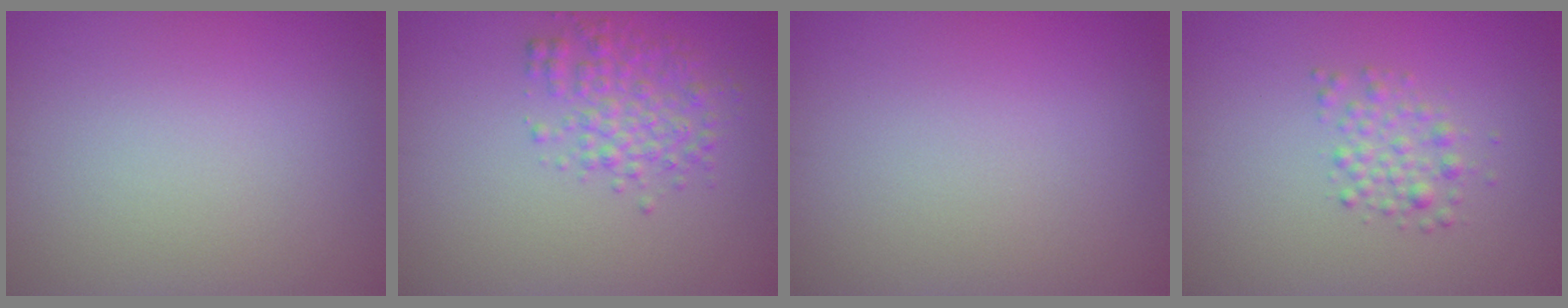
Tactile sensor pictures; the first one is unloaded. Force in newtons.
{"total": 3.0, "press": 3.0, "slide": 0.1}
{"total": 0.0}
{"total": 1.9, "press": 1.8, "slide": 0.1}